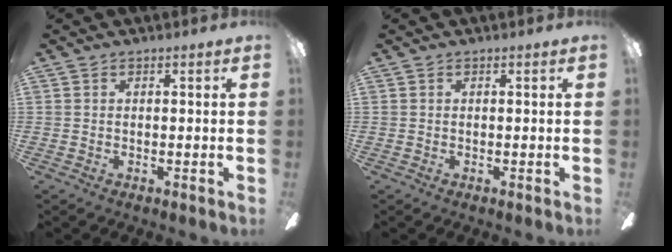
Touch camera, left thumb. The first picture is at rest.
{"total": 0.0}